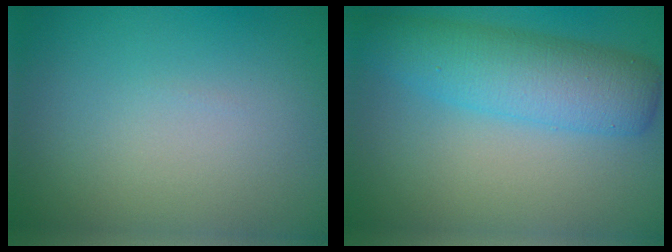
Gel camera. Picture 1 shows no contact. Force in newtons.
{"total": 6.2, "press": 6.2, "slide": 0.2}